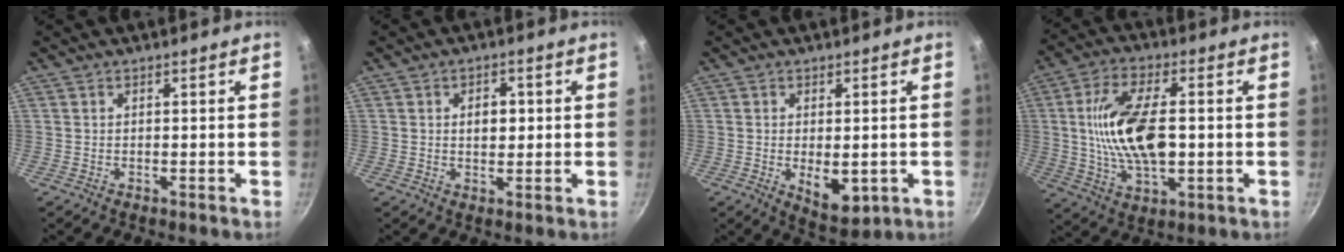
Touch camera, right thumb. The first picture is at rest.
{"total": 4.3, "force": [0.6, 2.9, 3.1], "torque": [-0.024, 0.002, 0.007]}
{"total": 7.5, "force": [-1.3, 3.9, 6.2], "torque": [-0.085, -0.015, -0.004]}
{"total": 15.9, "force": [0.5, 7.7, 13.9], "torque": [-0.251, 0.012, 0.007]}